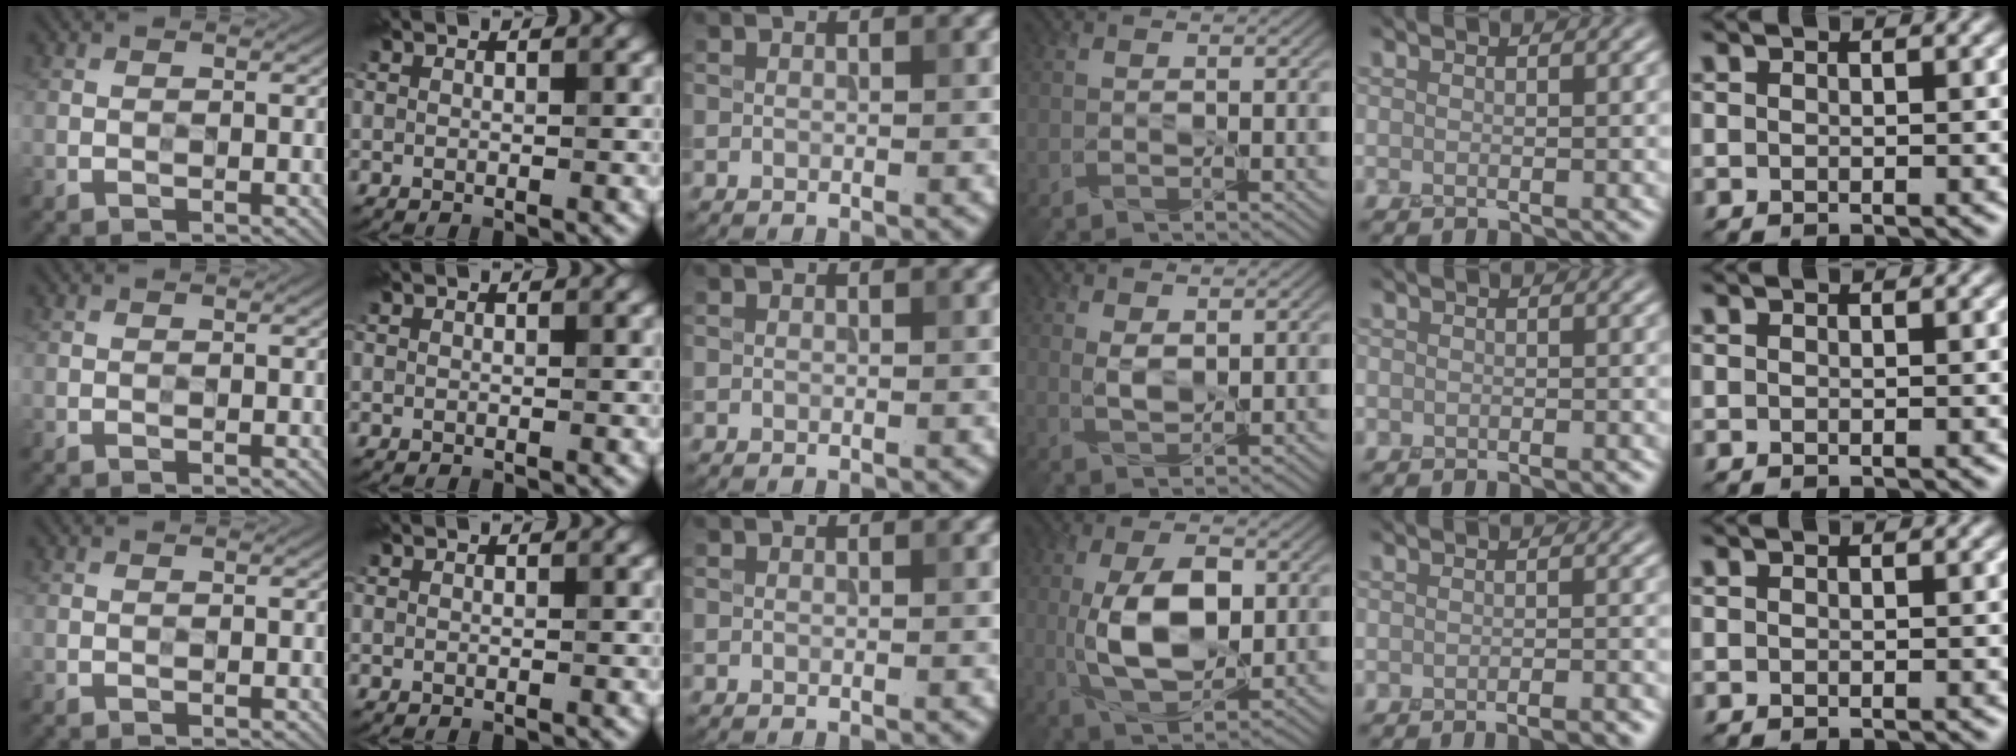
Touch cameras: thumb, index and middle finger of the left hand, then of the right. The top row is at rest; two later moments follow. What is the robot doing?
{"motion": "peel", "object": "bandage"}